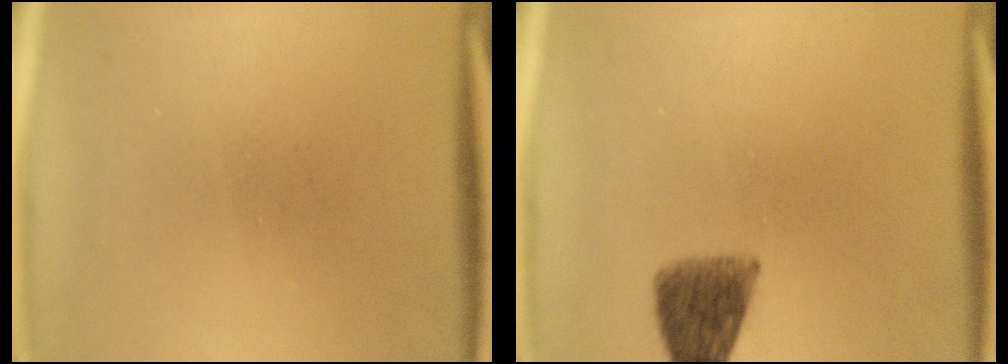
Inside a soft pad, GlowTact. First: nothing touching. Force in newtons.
{"total": 6.7}